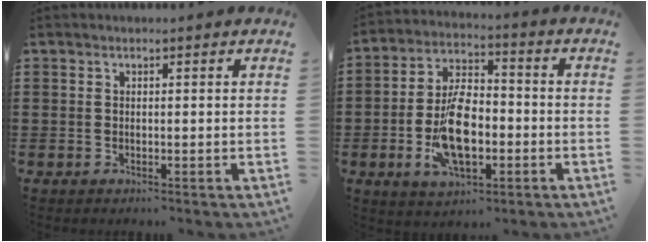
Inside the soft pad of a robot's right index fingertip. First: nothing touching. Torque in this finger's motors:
{"motor_torque": [2.14, 0.00, 1.05, 0.21]}